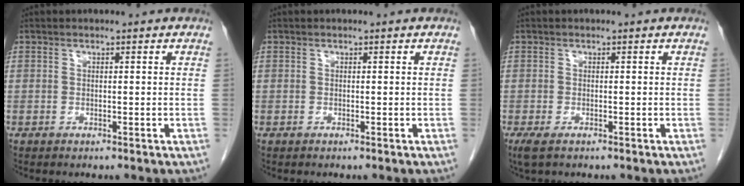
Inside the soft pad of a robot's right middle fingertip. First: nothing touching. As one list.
[{"total": 0.0}, {"total": 2.1, "force": [-1.3, 0.7, 1.5], "torque": [-0.035, -0.007, -0.021]}]